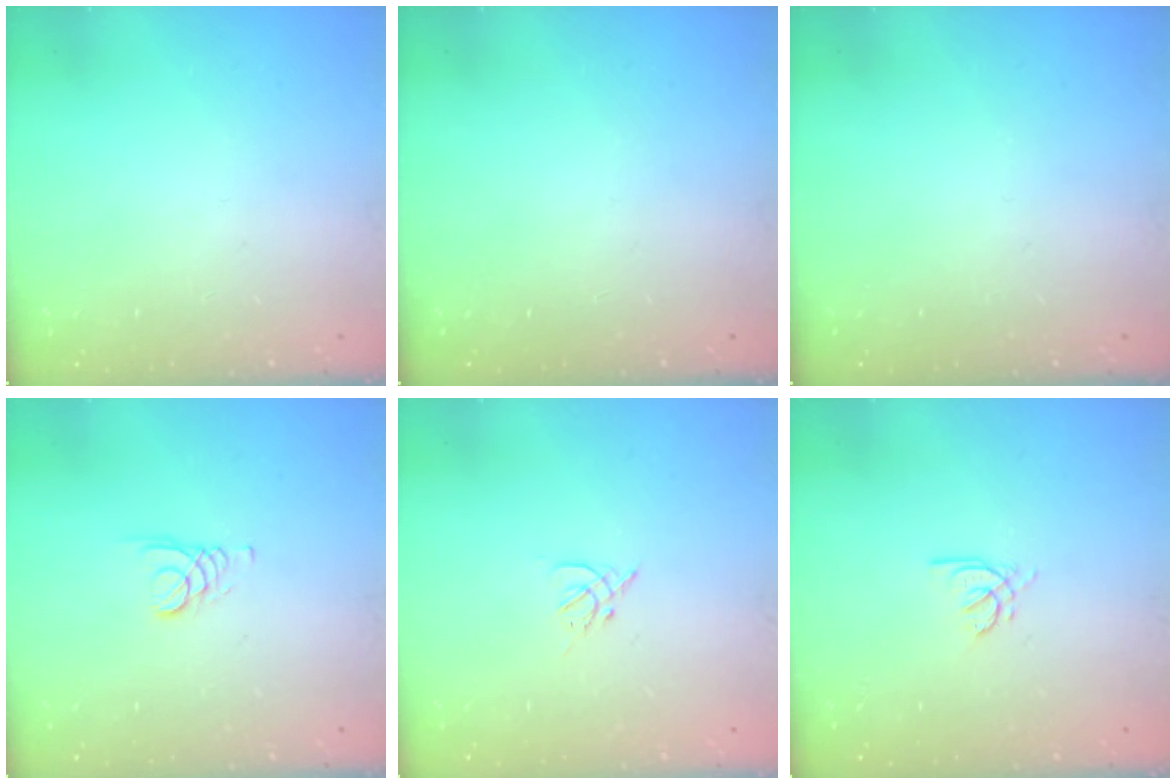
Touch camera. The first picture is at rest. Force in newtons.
{"total": 0.0}
{"total": 0.0}
{"total": 1.6, "press": 1.6, "slide": 0.2}
{"total": 2.7, "press": 2.6, "slide": 0.7}
{"total": 2.1, "press": 2.0, "slide": 0.6}